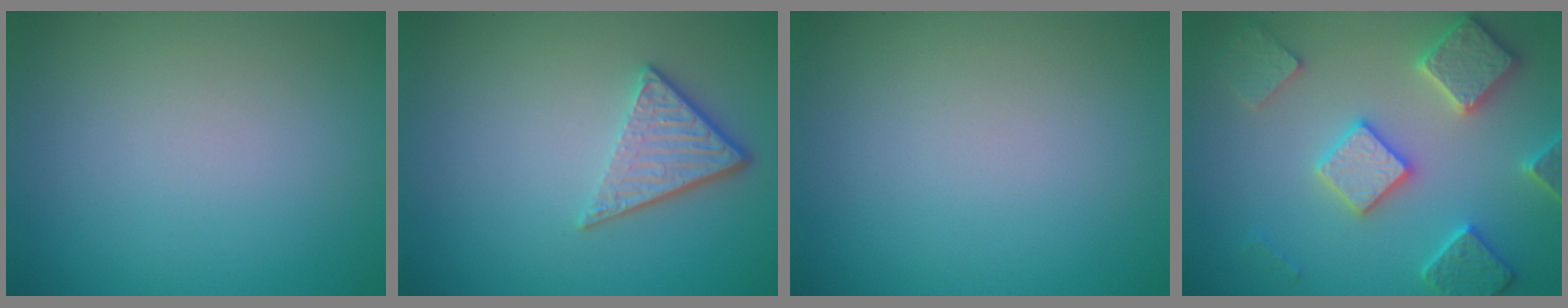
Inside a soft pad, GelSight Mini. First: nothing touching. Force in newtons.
{"total": 3.7, "press": 2.8, "slide": 2.5}
{"total": 0.0}
{"total": 5.7, "press": 5.6, "slide": 1.1}